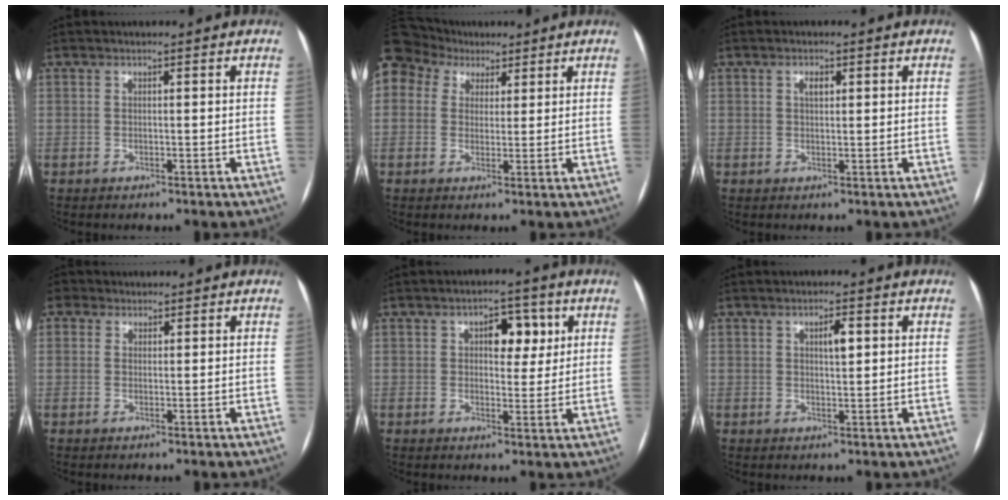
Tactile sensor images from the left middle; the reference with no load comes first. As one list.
[{"total": 11.1, "force": [6.5, 8.4, 3.1], "torque": [-0.092, 0.060, 0.124]}, {"total": 1.6, "force": [0.6, 0.7, 1.3], "torque": [-0.023, 0.003, 0.010]}, {"total": 1.3, "force": [0.6, 1.1, -0.3], "torque": [0.012, 0.006, 0.007]}, {"total": 5.6, "force": [2.1, 3.1, 4.2], "torque": [-0.054, 0.015, 0.030]}, {"total": 2.7, "force": [1.0, 0.8, 2.5], "torque": [-0.040, 0.002, 0.015]}]